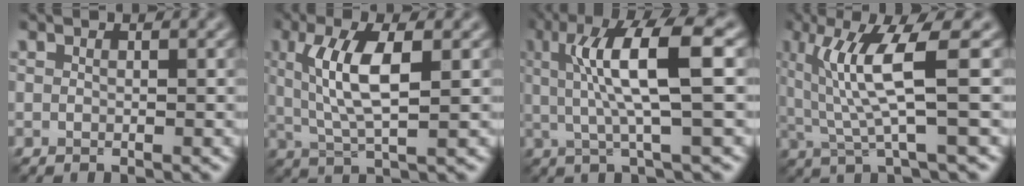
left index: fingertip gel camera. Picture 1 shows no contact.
{"total": 6.1, "force": [1.2, 1.8, 5.7], "torque": [-0.112, 0.005, 0.023]}
{"total": 7.7, "force": [1.4, 1.4, 7.5], "torque": [-0.127, 0.005, 0.025]}
{"total": 6.7, "force": [1.3, 1.1, 6.4], "torque": [-0.128, -0.006, 0.028]}